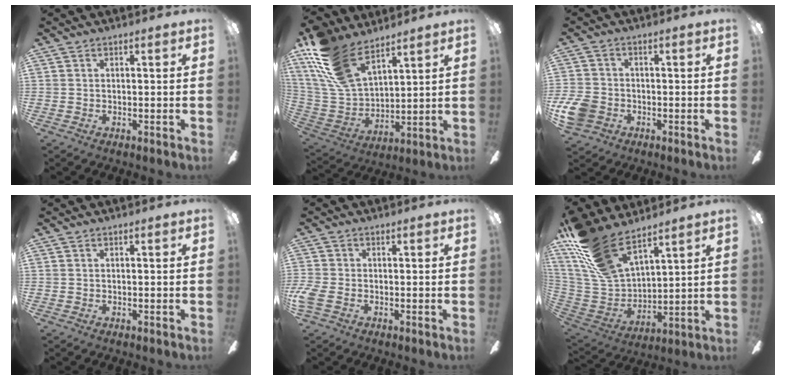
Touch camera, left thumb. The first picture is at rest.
{"total": 18.1, "force": [12.2, 8.6, 10.1], "torque": [-0.248, -0.056, 0.230]}
{"total": 6.6, "force": [-2.5, 5.2, 3.2], "torque": [-0.083, 0.014, -0.045]}
{"total": 0.0}
{"total": 3.0, "force": [-1.1, 1.9, 2.1], "torque": [-0.053, -0.002, -0.023]}
{"total": 18.3, "force": [13.6, 7.4, 9.8], "torque": [-0.233, -0.086, 0.251]}